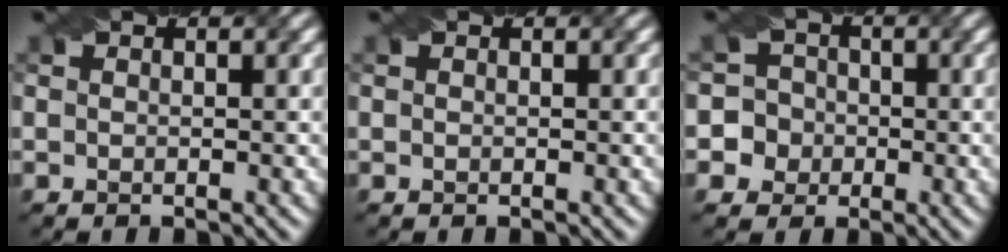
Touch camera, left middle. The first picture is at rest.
{"total": 0.0}
{"total": 6.0, "force": [-1.5, 5.7, 0.8], "torque": [-0.005, 0.018, -0.051]}